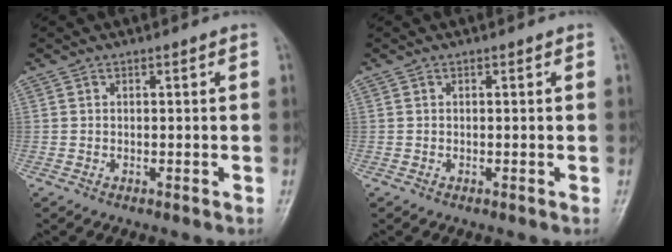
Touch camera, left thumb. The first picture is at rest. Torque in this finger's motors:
{"motor_torque": [-0.02, 0.03, -0.14, -0.07, 0.00]}